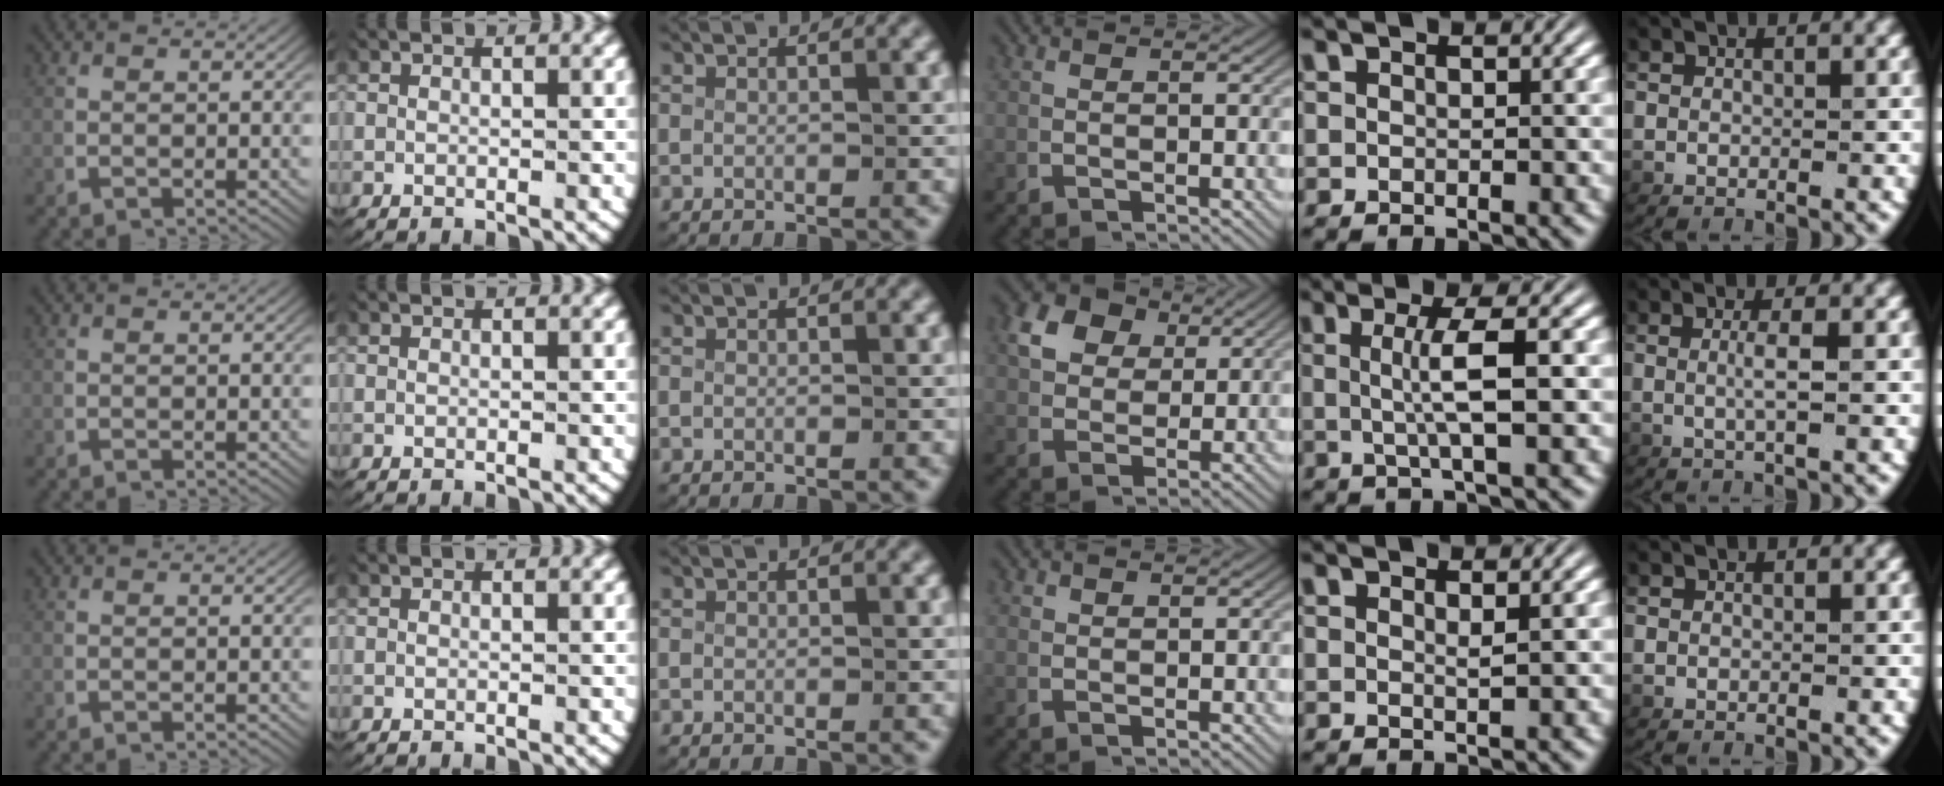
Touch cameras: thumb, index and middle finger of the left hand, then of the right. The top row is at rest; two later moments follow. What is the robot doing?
{"motion": "lift_and_place", "object": "card"}